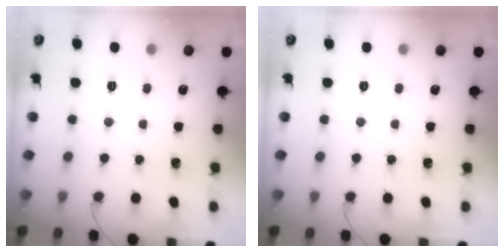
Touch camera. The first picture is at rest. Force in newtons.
{"total": 0.0}